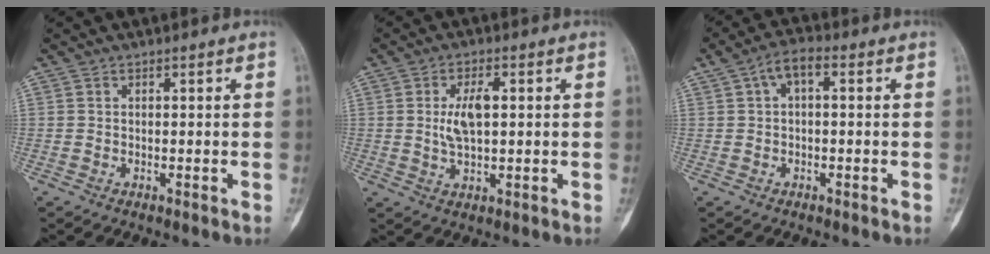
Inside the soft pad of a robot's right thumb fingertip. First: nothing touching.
{"total": 5.9, "force": [0.8, 2.6, 5.2], "torque": [-0.097, 0.001, 0.014]}
{"total": 4.7, "force": [0.9, 2.3, 4.0], "torque": [-0.070, 0.022, 0.010]}